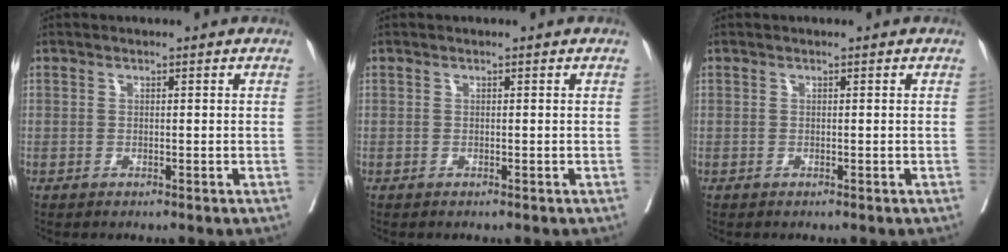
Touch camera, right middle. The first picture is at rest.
{"total": 0.0}
{"total": 0.0}